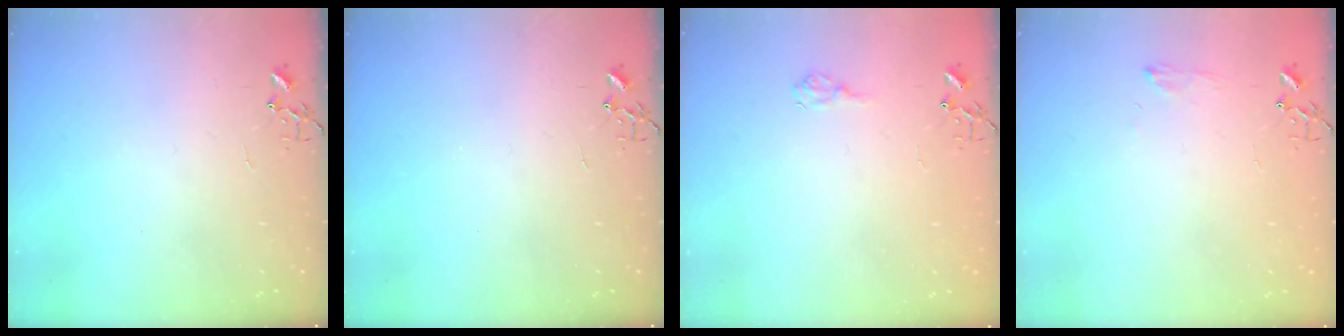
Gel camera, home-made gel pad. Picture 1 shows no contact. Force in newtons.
{"total": 0.0}
{"total": 6.8, "press": 6.8, "slide": 0.9}
{"total": 6.3, "press": 6.2, "slide": 0.8}